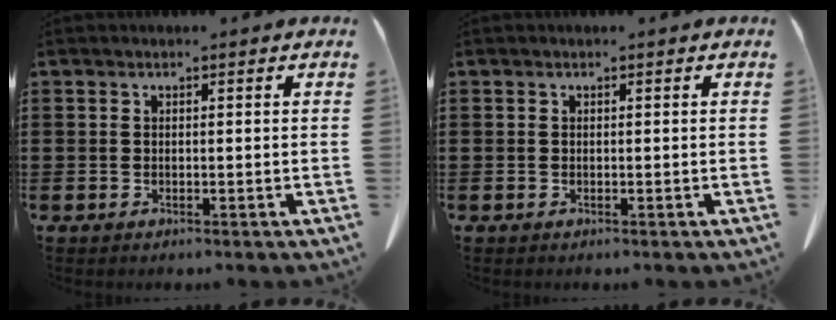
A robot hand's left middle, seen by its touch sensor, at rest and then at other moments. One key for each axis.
{"total": 0.0}